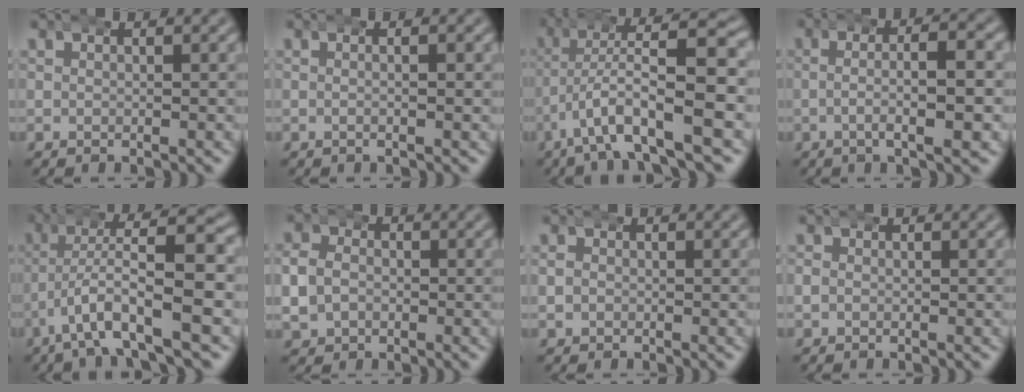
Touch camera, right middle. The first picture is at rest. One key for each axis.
{"total": 1.1, "fx": -0.2, "fy": 0.2, "fz": 1.0, "tx": -0.014, "ty": 0.006, "tz": -0.008}
{"total": 8.3, "fx": -1.6, "fy": 3.0, "fz": 7.6, "tx": -0.137, "ty": -0.002, "tz": -0.022}
{"total": 3.9, "fx": -0.5, "fy": 0.6, "fz": 3.9, "tx": -0.058, "ty": 0.005, "tz": -0.013}
{"total": 7.5, "fx": -1.7, "fy": 2.5, "fz": 6.9, "tx": -0.127, "ty": -0.002, "tz": -0.026}
{"total": 4.1, "fx": -0.2, "fy": 3.7, "fz": 1.7, "tx": -0.049, "ty": -0.008, "tz": -0.005}
{"total": 1.3, "fx": 0.0, "fy": 1.2, "fz": 0.4, "tx": -0.012, "ty": 0.004, "tz": -0.001}
{"total": 1.0, "fx": -0.1, "fy": 0.9, "fz": 0.3, "tx": -0.008, "ty": 0.006, "tz": -0.008}